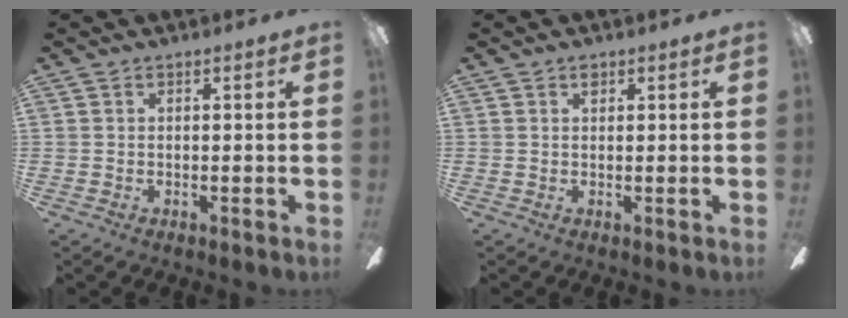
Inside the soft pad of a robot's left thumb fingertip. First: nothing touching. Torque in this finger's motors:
{"motor_torque": [0.15, 0.07, 0.45, -0.15, 0.00]}